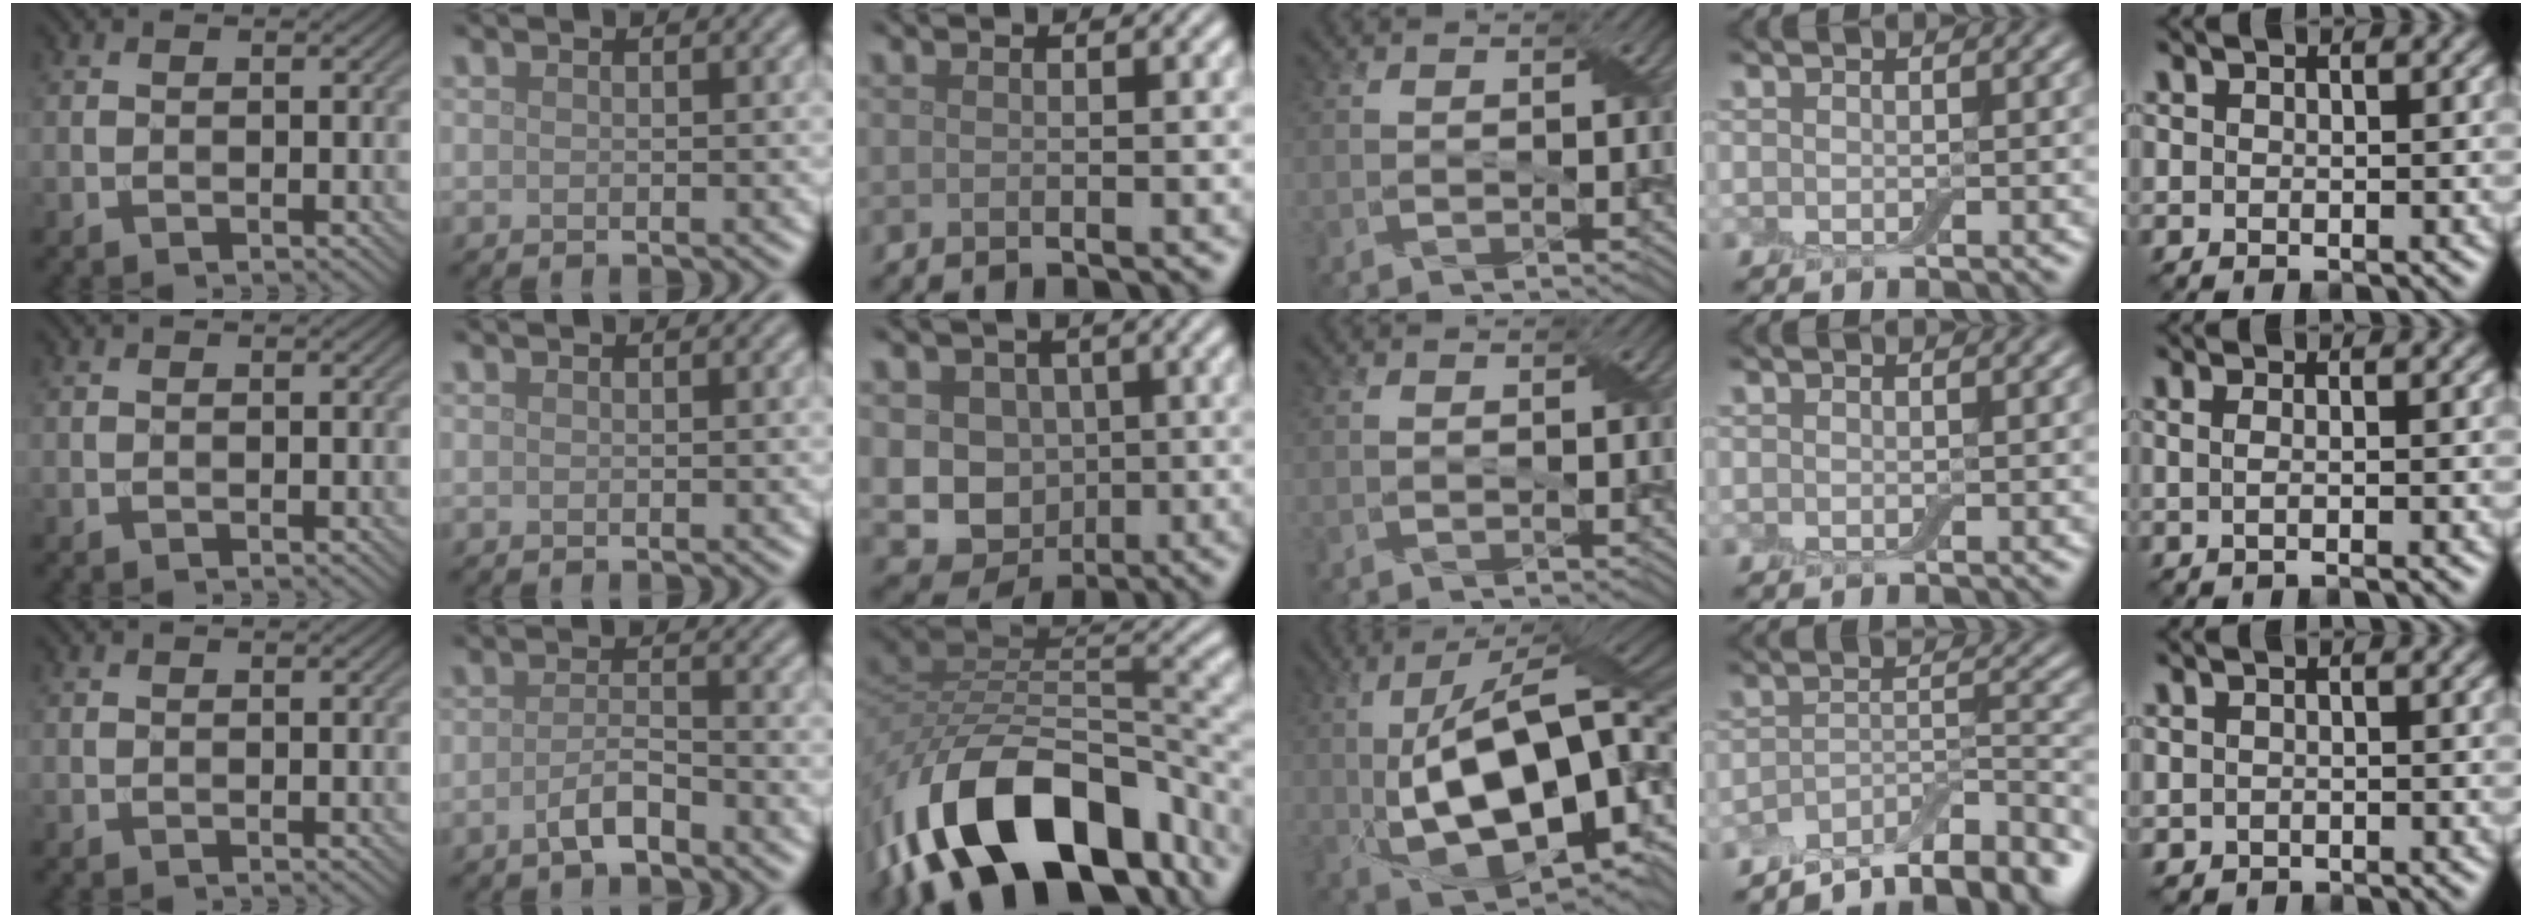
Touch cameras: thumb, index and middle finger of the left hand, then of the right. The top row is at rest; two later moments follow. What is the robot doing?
{"motion": "fold", "object": "cloth"}